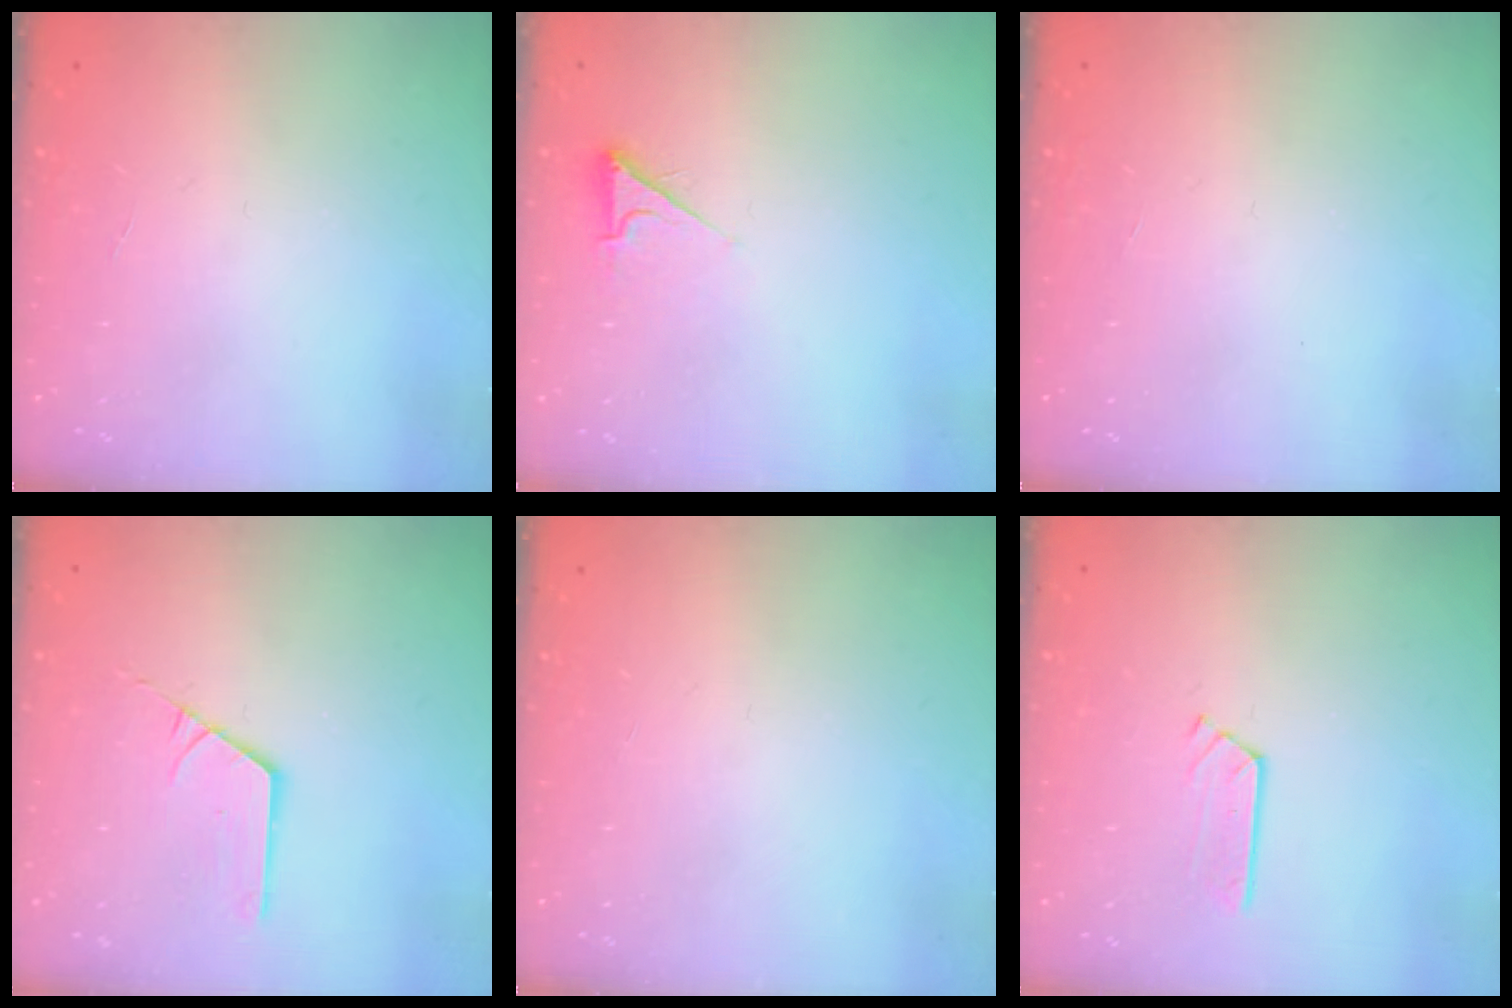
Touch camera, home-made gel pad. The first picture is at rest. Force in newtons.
{"total": 4.0, "press": 4.0, "slide": 0.7}
{"total": 0.0}
{"total": 2.3, "press": 2.3, "slide": 0.3}
{"total": 0.0}
{"total": 2.9, "press": 2.9, "slide": 0.3}